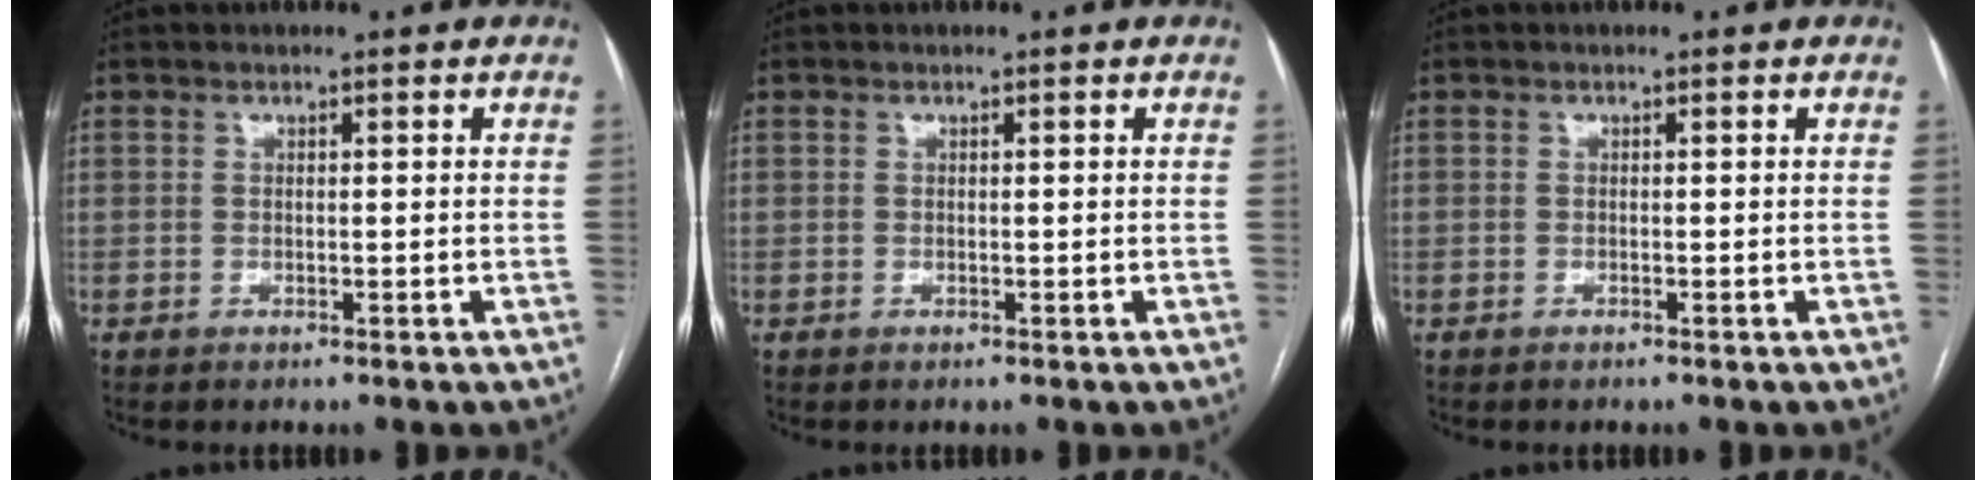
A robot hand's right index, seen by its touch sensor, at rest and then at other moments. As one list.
[{"total": 0.0}, {"total": 0.0}]